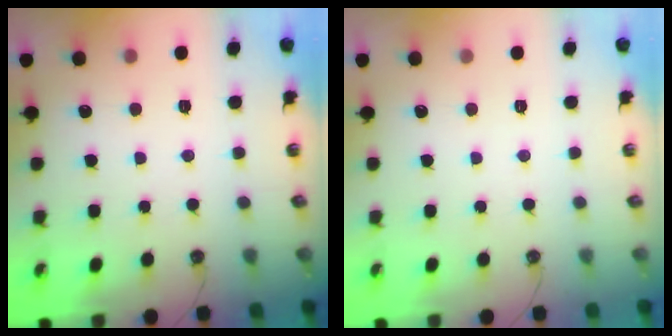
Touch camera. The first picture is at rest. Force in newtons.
{"total": 0.0}